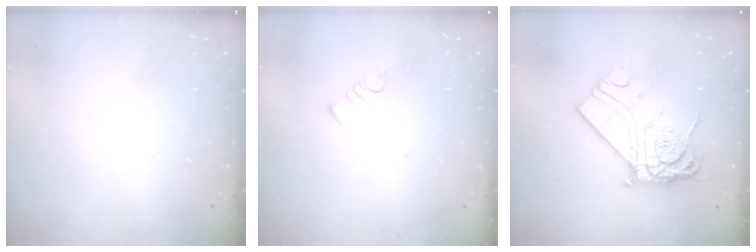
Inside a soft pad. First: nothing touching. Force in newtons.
{"total": 2.8, "press": 2.7, "slide": 0.4}
{"total": 16.3, "press": 16.3, "slide": 1.6}